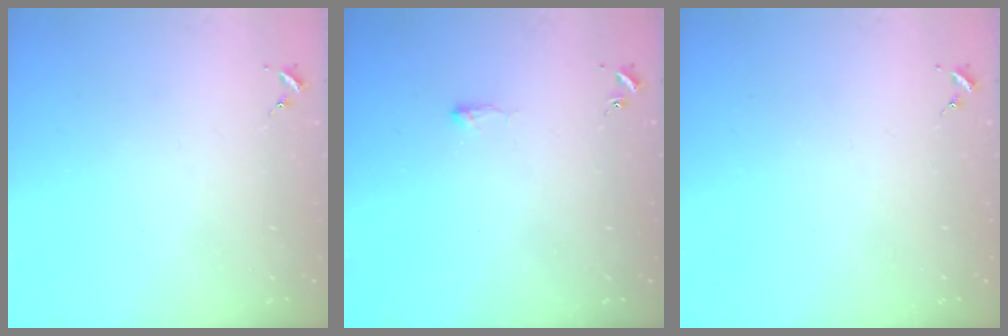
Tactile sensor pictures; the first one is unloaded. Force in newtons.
{"total": 3.5, "press": 3.4, "slide": 0.6}
{"total": 0.0}